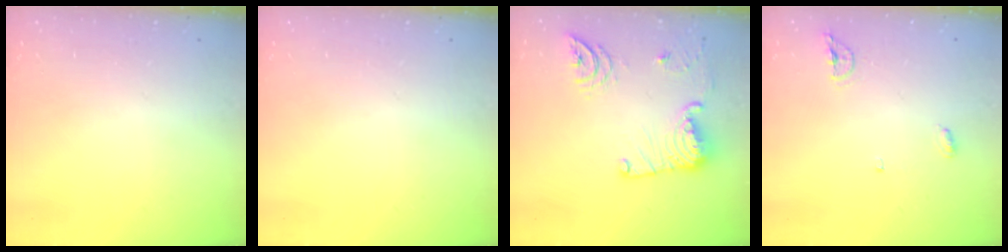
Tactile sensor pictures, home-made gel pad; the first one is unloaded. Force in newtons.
{"total": 0.0}
{"total": 15.7, "press": 15.5, "slide": 2.6}
{"total": 4.8, "press": 4.7, "slide": 1.1}